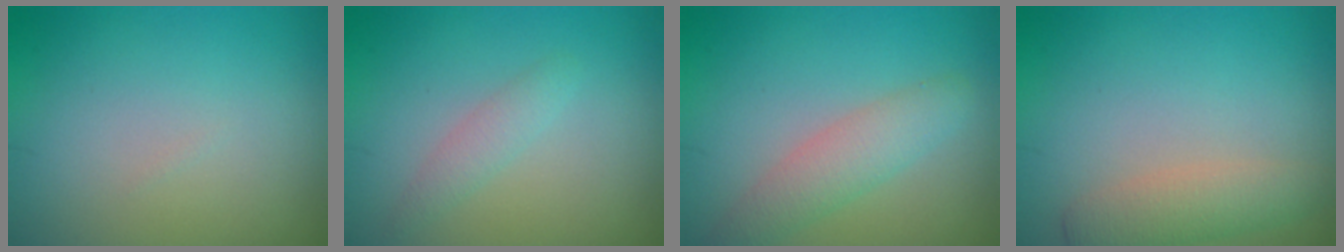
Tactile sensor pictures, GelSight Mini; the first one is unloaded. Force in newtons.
{"total": 1.6, "press": 1.6, "slide": 0.2}
{"total": 3.0, "press": 2.9, "slide": 0.2}
{"total": 2.7, "press": 2.7, "slide": 0.1}